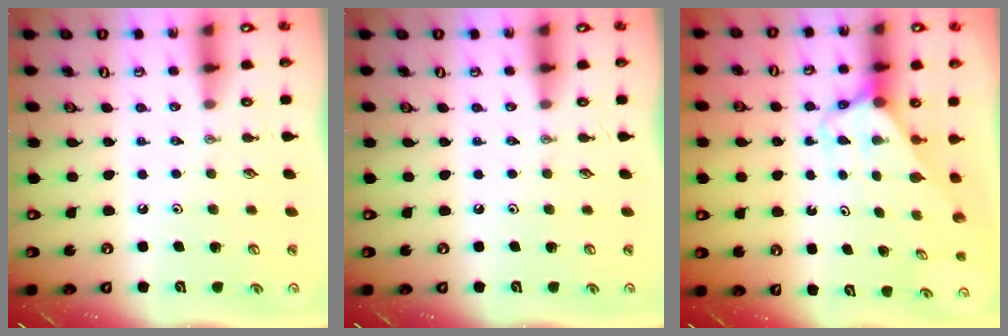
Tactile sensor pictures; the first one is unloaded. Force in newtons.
{"total": 0.0}
{"total": 2.8, "press": 2.8, "slide": 0.2}